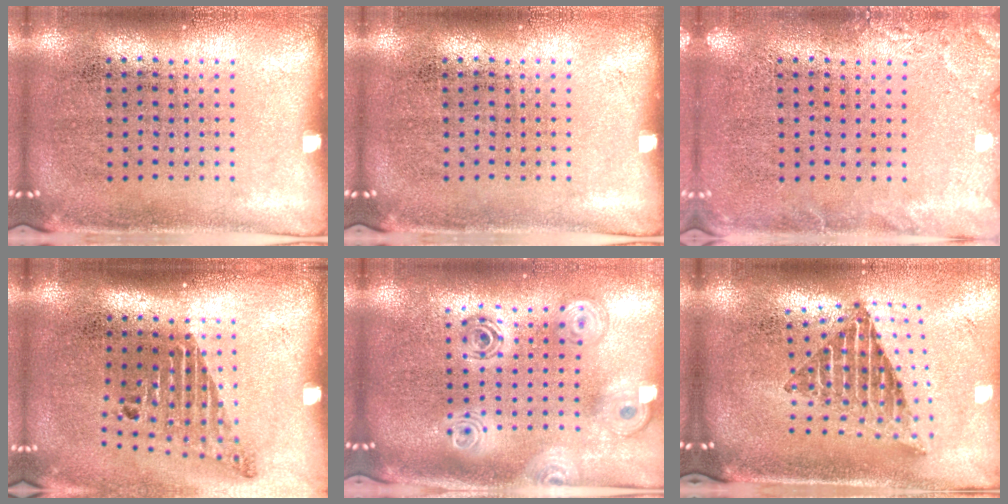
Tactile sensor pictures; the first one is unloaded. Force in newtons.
{"total": 0.0}
{"total": 2.0, "press": 2.0, "slide": 0.3}
{"total": 1.8, "press": 1.2, "slide": 1.4}
{"total": 2.3, "press": 1.8, "slide": 1.4}
{"total": 2.3, "press": 1.6, "slide": 1.6}